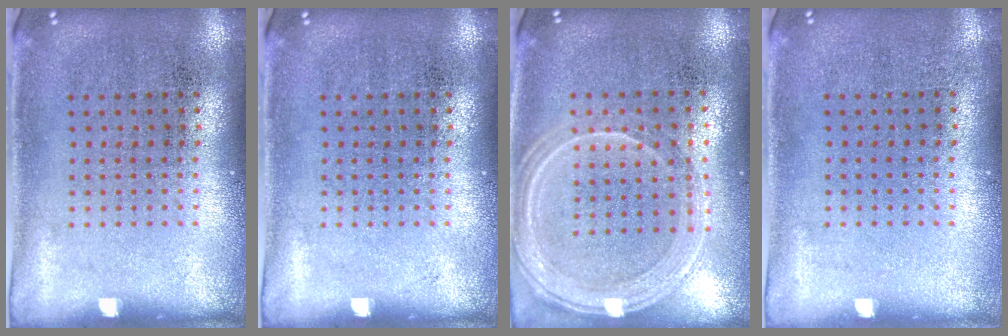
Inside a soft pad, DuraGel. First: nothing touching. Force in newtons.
{"total": 0.0}
{"total": 1.2, "press": 1.2, "slide": 0.3}
{"total": 0.0}